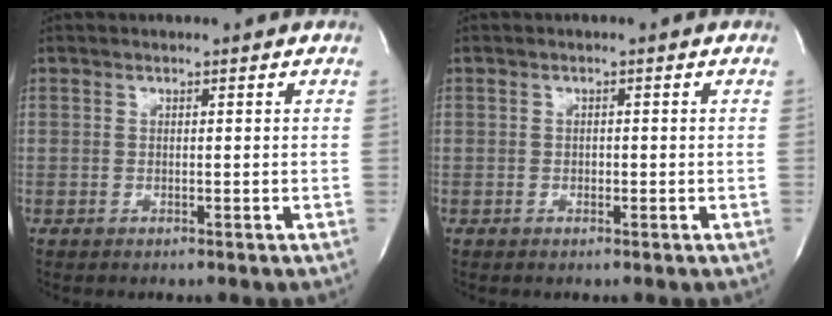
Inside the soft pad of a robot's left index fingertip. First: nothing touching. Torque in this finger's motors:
{"motor_torque": [0.00, 0.01, -0.02, -0.01]}